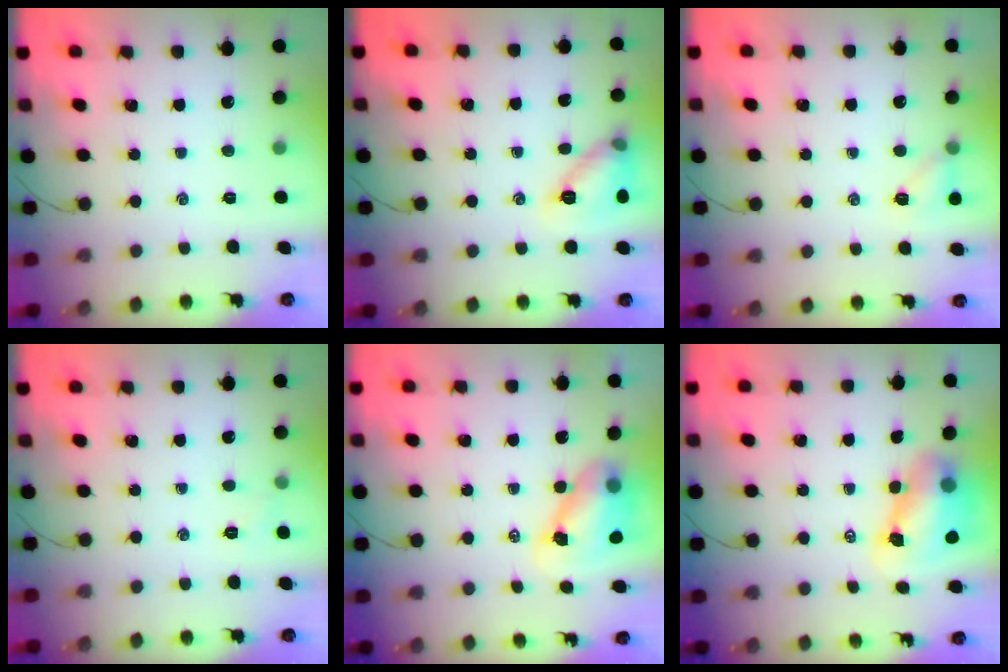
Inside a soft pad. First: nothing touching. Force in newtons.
{"total": 11.2, "press": 11.1, "slide": 1.3}
{"total": 5.6, "press": 5.4, "slide": 1.6}
{"total": 3.6, "press": 3.4, "slide": 1.1}
{"total": 8.4, "press": 8.2, "slide": 1.9}
{"total": 8.4, "press": 8.3, "slide": 1.7}